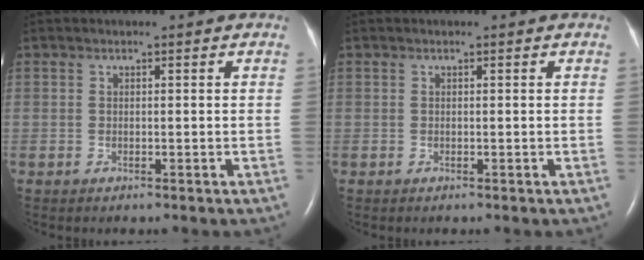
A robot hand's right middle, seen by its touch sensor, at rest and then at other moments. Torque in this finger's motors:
{"motor_torque": [0.00, 0.00, 0.00, 0.00]}